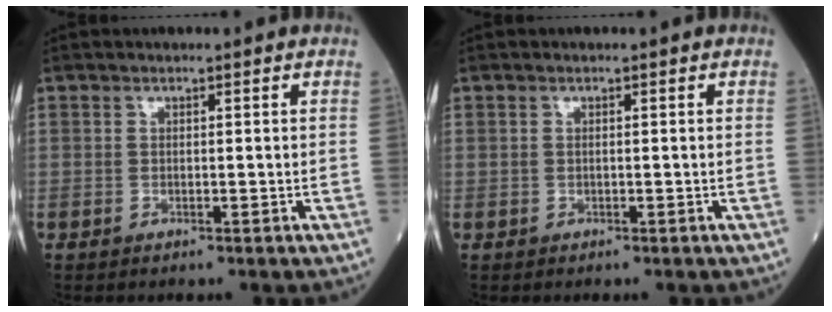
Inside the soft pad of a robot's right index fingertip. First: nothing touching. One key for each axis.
{"total": 0.0}